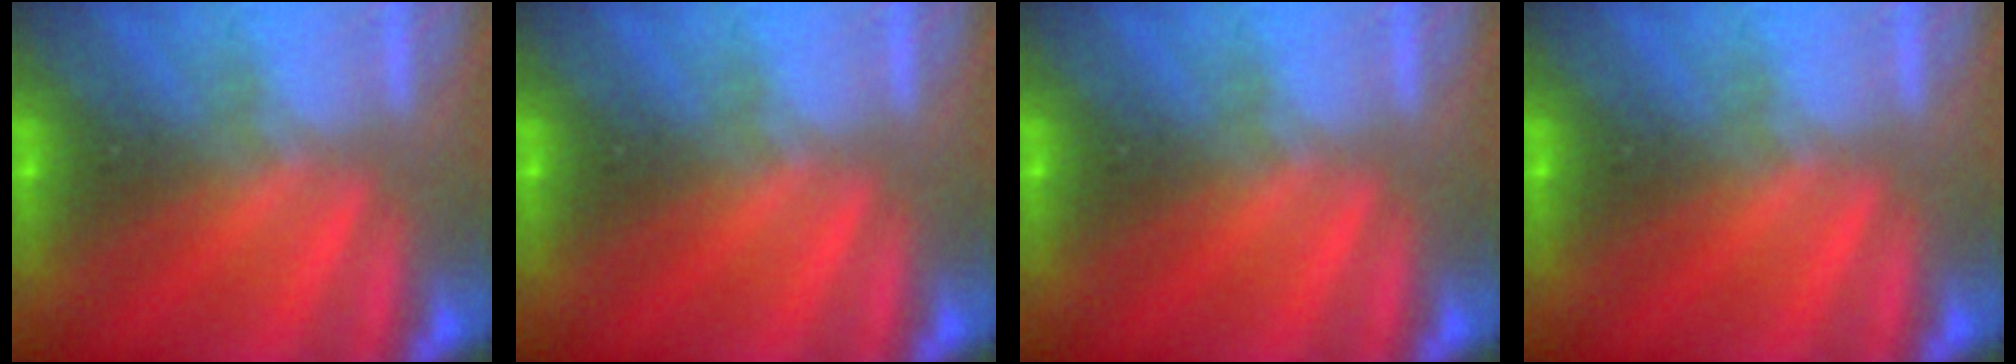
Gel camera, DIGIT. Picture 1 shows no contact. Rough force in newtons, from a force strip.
{"total": 0.0}
{"total": 0.0}
{"total": 0.0}